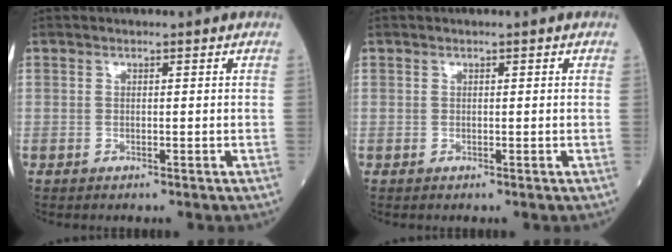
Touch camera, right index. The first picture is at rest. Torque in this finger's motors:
{"motor_torque": [-0.04, 0.00, -0.04, -0.01]}